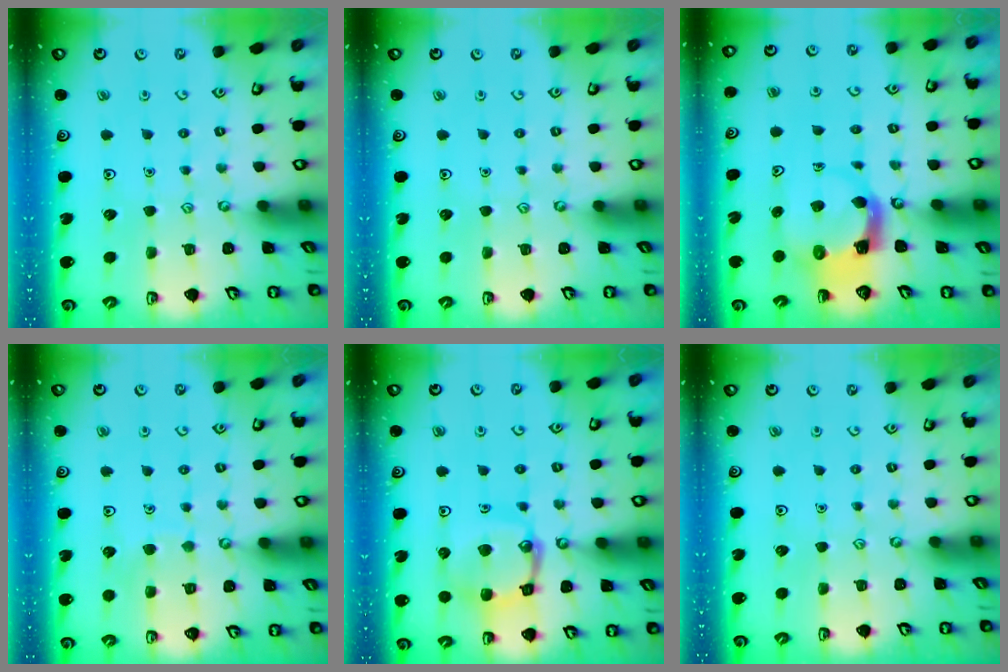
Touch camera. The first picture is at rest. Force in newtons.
{"total": 0.0}
{"total": 4.0, "press": 4.0, "slide": 0.5}
{"total": 3.5, "press": 3.5, "slide": 0.3}
{"total": 13.4, "press": 13.4, "slide": 1.3}
{"total": 0.0}